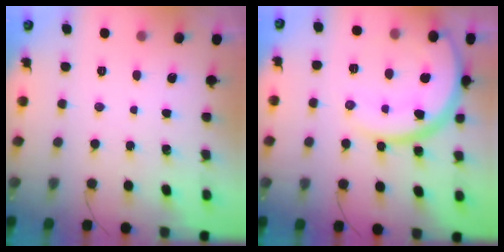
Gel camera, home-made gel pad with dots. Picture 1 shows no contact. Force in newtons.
{"total": 15.3, "press": 15.3, "slide": 1.1}